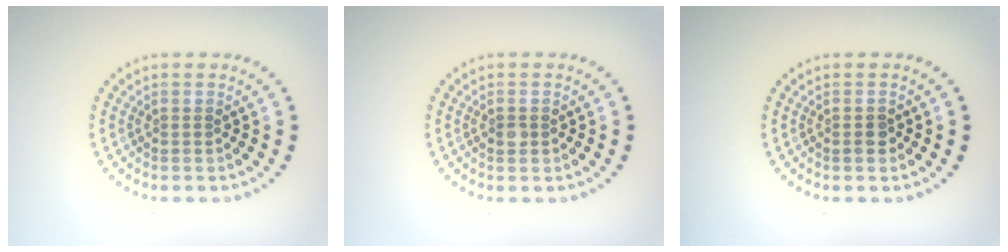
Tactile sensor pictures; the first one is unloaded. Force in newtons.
{"total": 0.9, "press": 0.9, "slide": 0.0}
{"total": 1.1, "press": 1.1, "slide": 0.3}